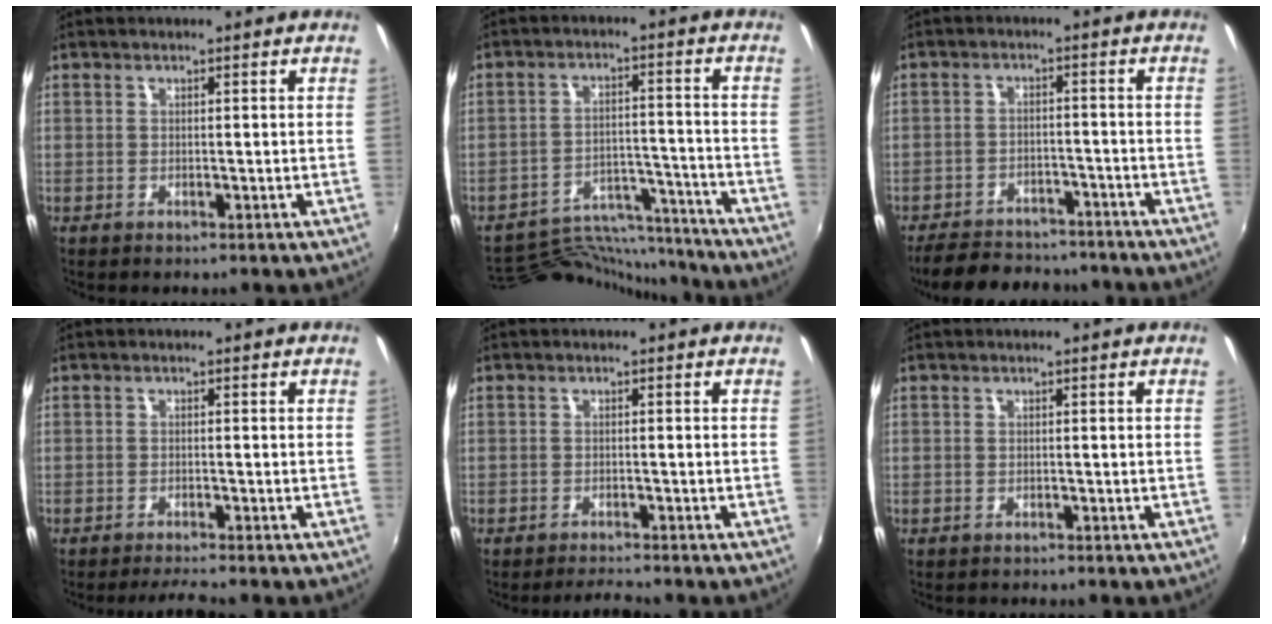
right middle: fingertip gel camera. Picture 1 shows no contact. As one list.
[{"total": 14.6, "force": [-14.3, 2.1, 2.1], "torque": [-0.054, 0.017, -0.221]}, {"total": 13.6, "force": [-11.4, 5.6, 4.8], "torque": [-0.120, 0.007, -0.161]}, {"total": 2.6, "force": [-2.4, -0.5, 0.8], "torque": [-0.025, -0.007, -0.046]}, {"total": 2.1, "force": [-2.1, -0.2, 0.3], "torque": [-0.015, -0.004, -0.039]}, {"total": 0.8, "force": [-0.8, 0.3, 0.0], "torque": [-0.004, -0.002, -0.014]}]